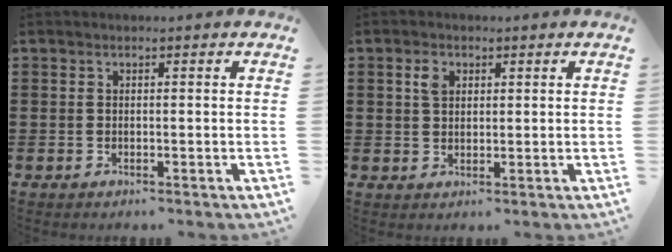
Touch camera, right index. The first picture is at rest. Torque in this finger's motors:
{"motor_torque": [0.27, -0.25, 0.09, 0.04]}